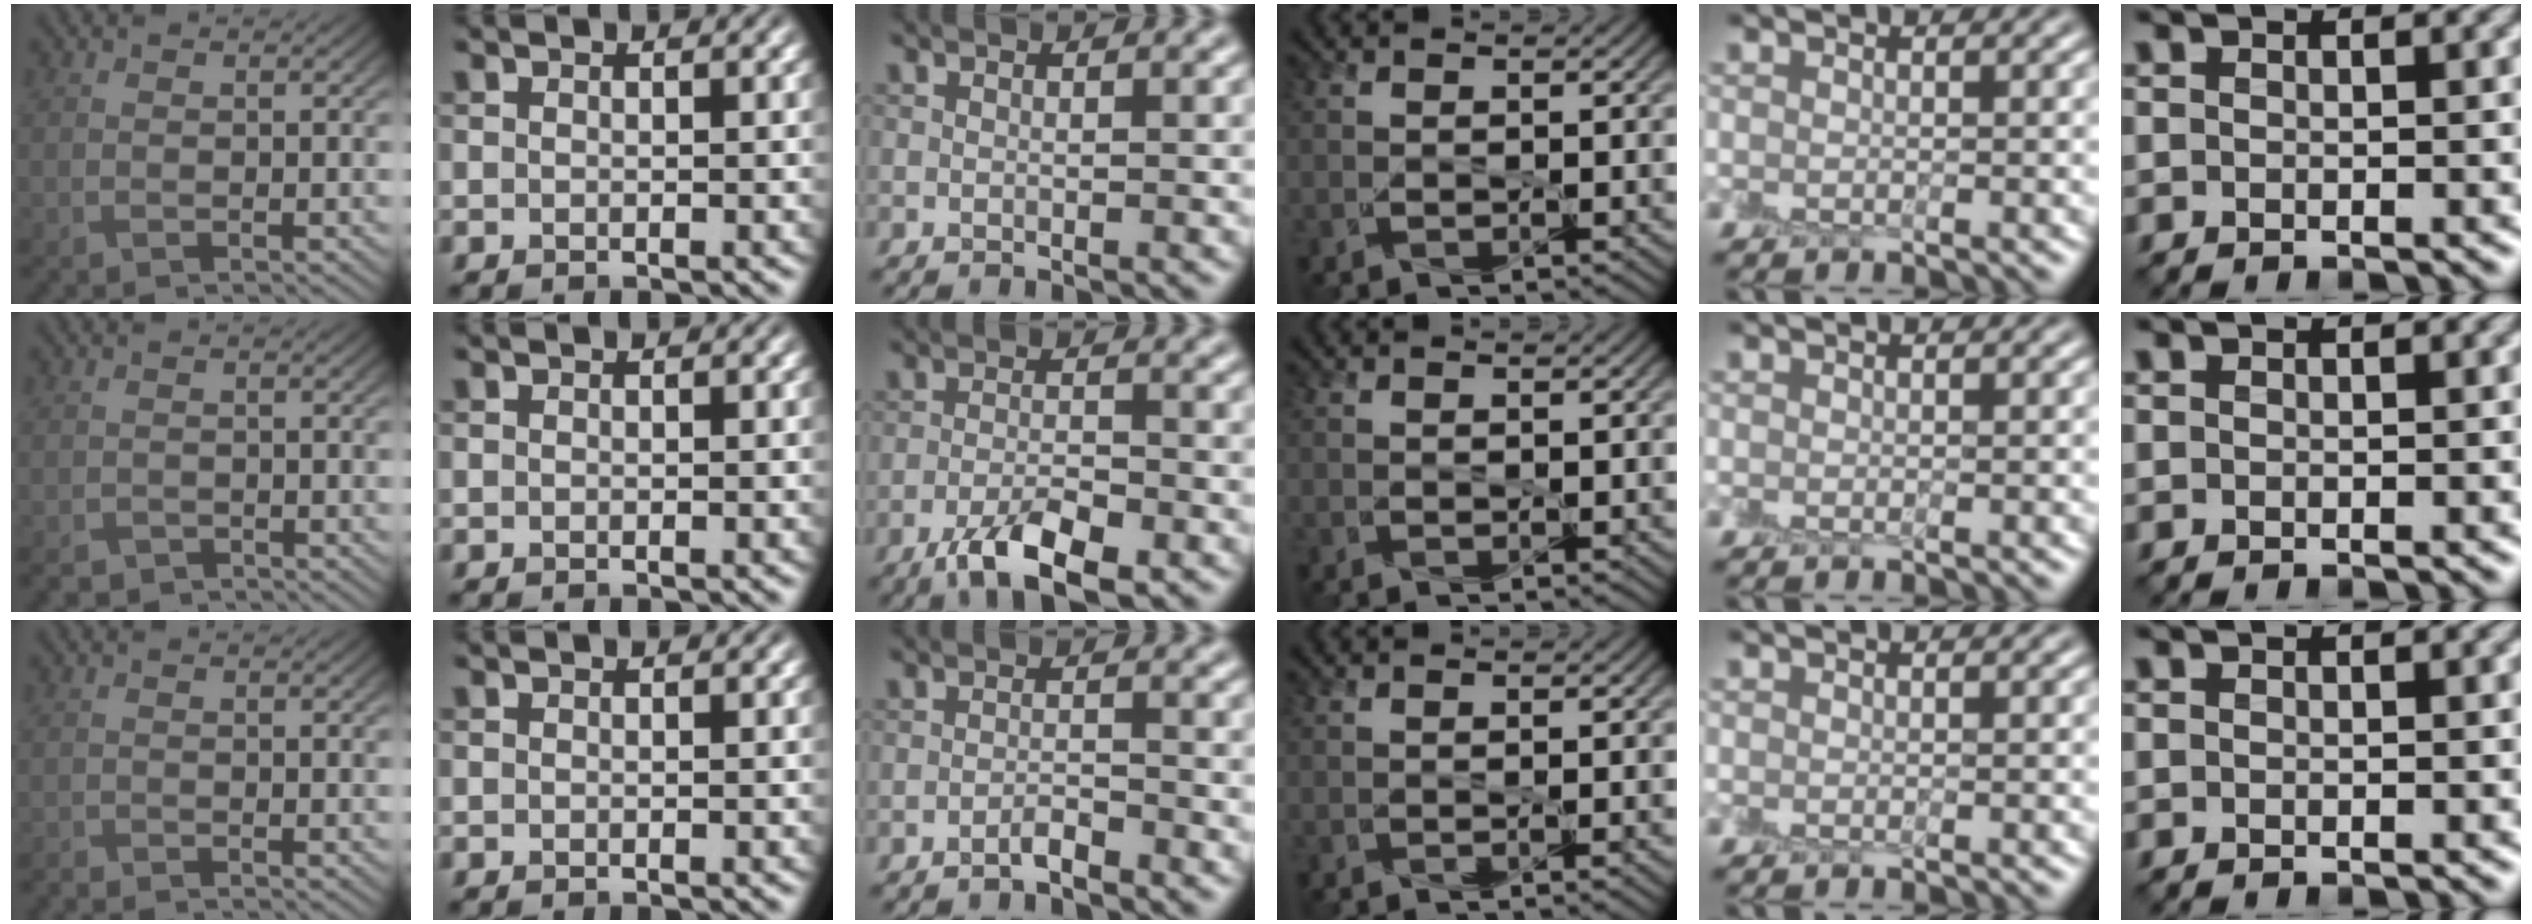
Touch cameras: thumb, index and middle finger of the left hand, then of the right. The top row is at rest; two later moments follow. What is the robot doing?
{"motion": "peel", "object": "envelope seal"}